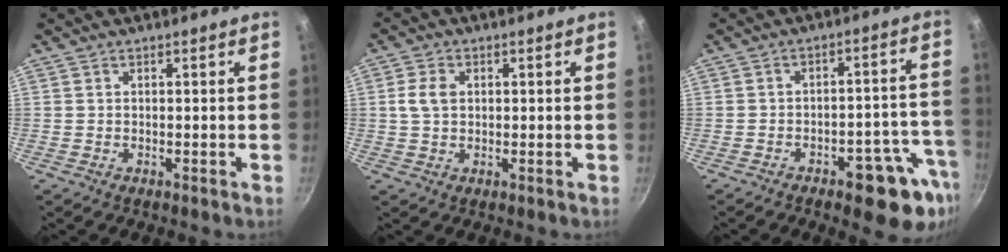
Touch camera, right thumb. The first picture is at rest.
{"total": 4.3, "force": [0.7, 3.0, 3.0], "torque": [-0.060, 0.004, 0.013]}
{"total": 12.9, "force": [-6.9, 4.3, 10.0], "torque": [-0.093, 0.055, -0.084]}